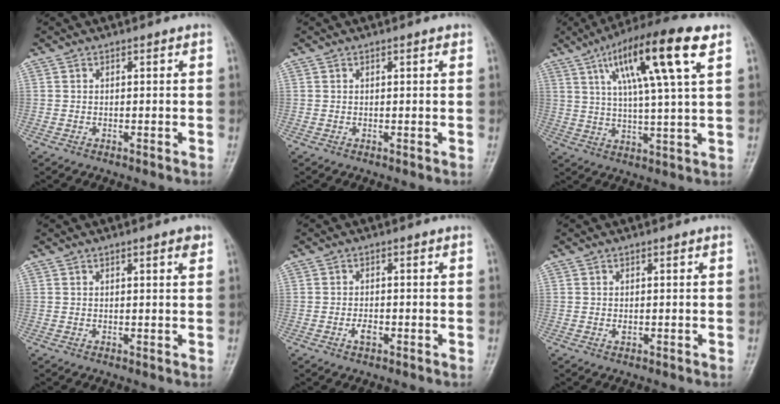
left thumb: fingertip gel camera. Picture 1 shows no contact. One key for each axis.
{"total": 0.8, "fx": 0.4, "fy": 0.2, "fz": 0.7, "tx": -0.010, "ty": 0.000, "tz": 0.005}
{"total": 17.2, "fx": 7.6, "fy": 2.7, "fz": 15.2, "tx": -0.257, "ty": -0.006, "tz": 0.124}
{"total": 2.2, "fx": 1.2, "fy": 0.5, "fz": 1.8, "tx": -0.021, "ty": -0.004, "tz": 0.015}
{"total": 2.0, "fx": -0.9, "fy": 1.1, "fz": 1.5, "tx": -0.024, "ty": 0.003, "tz": -0.017}
{"total": 0.9, "fx": 0.1, "fy": 0.6, "fz": 0.7, "tx": -0.008, "ty": 0.000, "tz": 0.002}